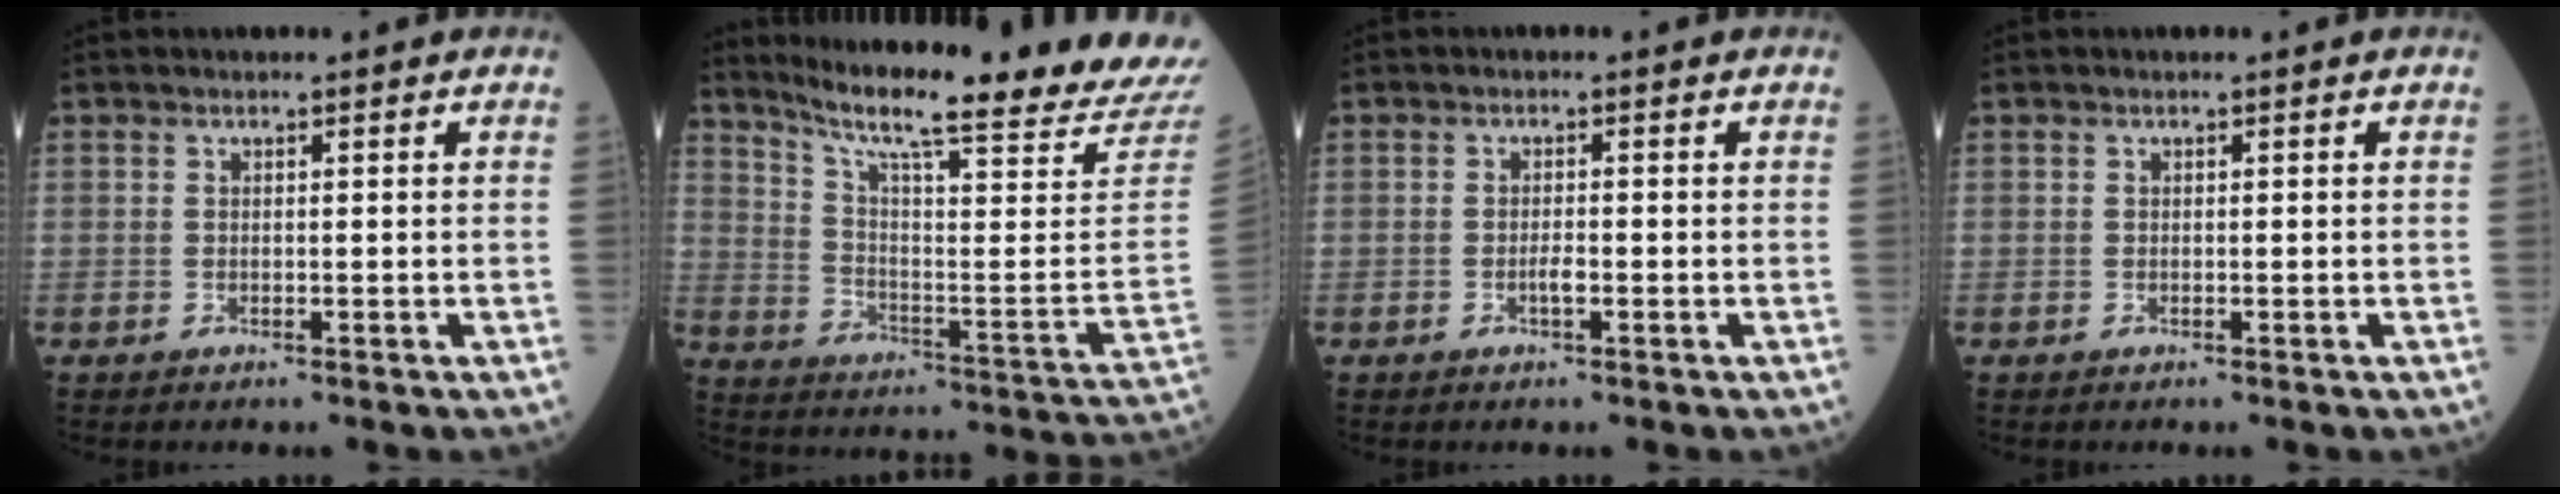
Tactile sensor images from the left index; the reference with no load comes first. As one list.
[{"total": 24.9, "force": [22.2, -0.6, 11.3], "torque": [-0.188, -0.102, 0.293]}, {"total": 1.5, "force": [-0.9, 0.3, 1.1], "torque": [-0.024, -0.004, -0.018]}, {"total": 0.0}]